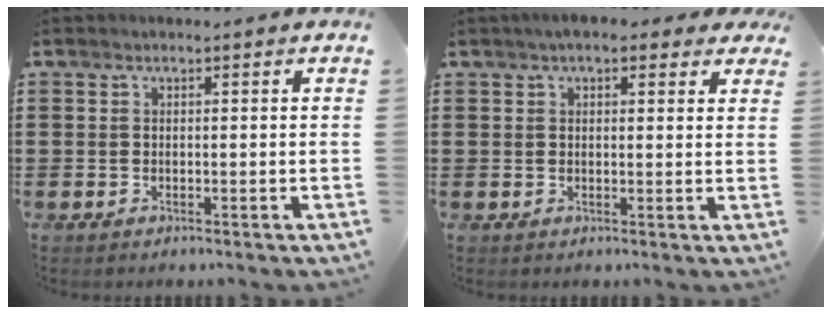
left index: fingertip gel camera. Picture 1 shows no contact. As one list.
[{"total": 3.4, "force": [2.6, 1.3, 1.8], "torque": [-0.045, 0.004, 0.046]}]